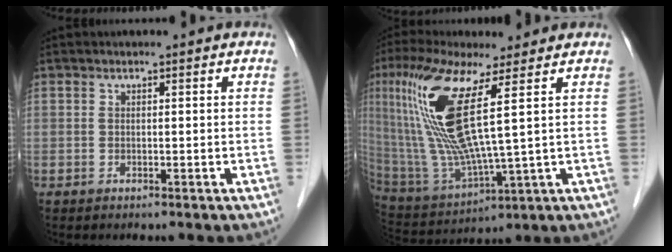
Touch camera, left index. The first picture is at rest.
{"total": 14.6, "force": [4.7, 1.1, 13.7], "torque": [-0.313, -0.007, 0.095]}